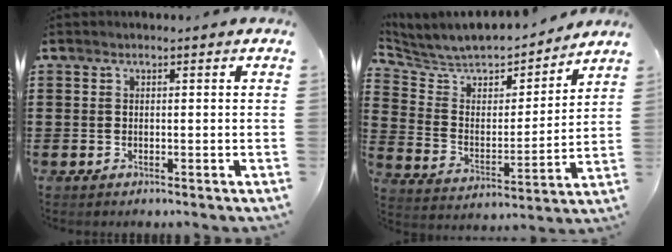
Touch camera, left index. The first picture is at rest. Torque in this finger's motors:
{"motor_torque": [1.70, -0.44, 0.17, -0.01]}